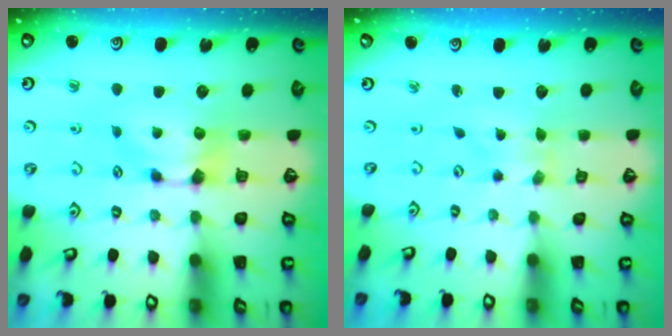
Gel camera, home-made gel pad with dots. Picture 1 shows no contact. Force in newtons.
{"total": 4.1, "press": 4.1, "slide": 0.7}